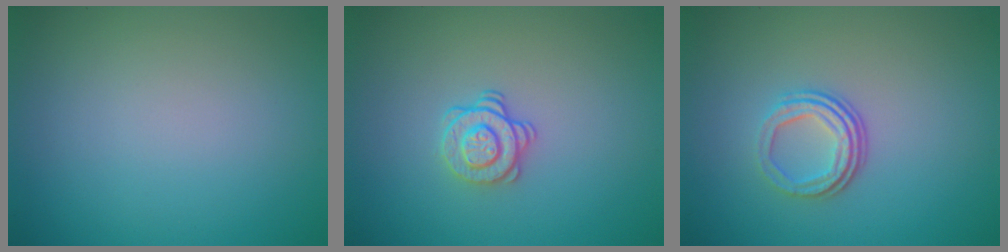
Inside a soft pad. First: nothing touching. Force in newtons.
{"total": 2.1, "press": 1.7, "slide": 1.2}
{"total": 3.3, "press": 2.2, "slide": 2.4}